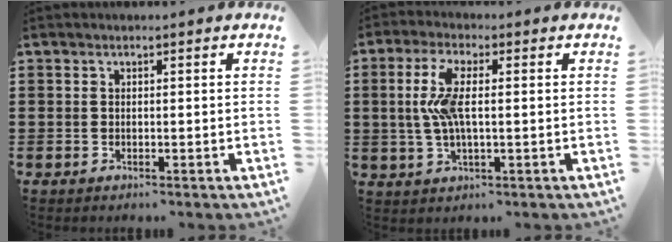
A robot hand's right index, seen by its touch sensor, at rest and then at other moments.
{"total": 7.4, "force": [0.4, 2.5, 6.9], "torque": [-0.165, -0.006, -0.005]}